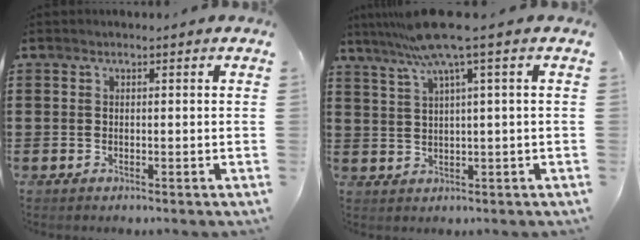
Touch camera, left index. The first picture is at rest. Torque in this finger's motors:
{"motor_torque": [1.04, -1.10, 0.81, 0.21]}